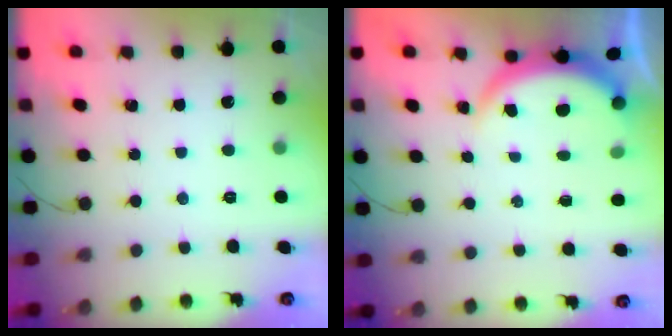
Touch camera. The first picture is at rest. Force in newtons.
{"total": 3.9, "press": 3.9, "slide": 0.2}